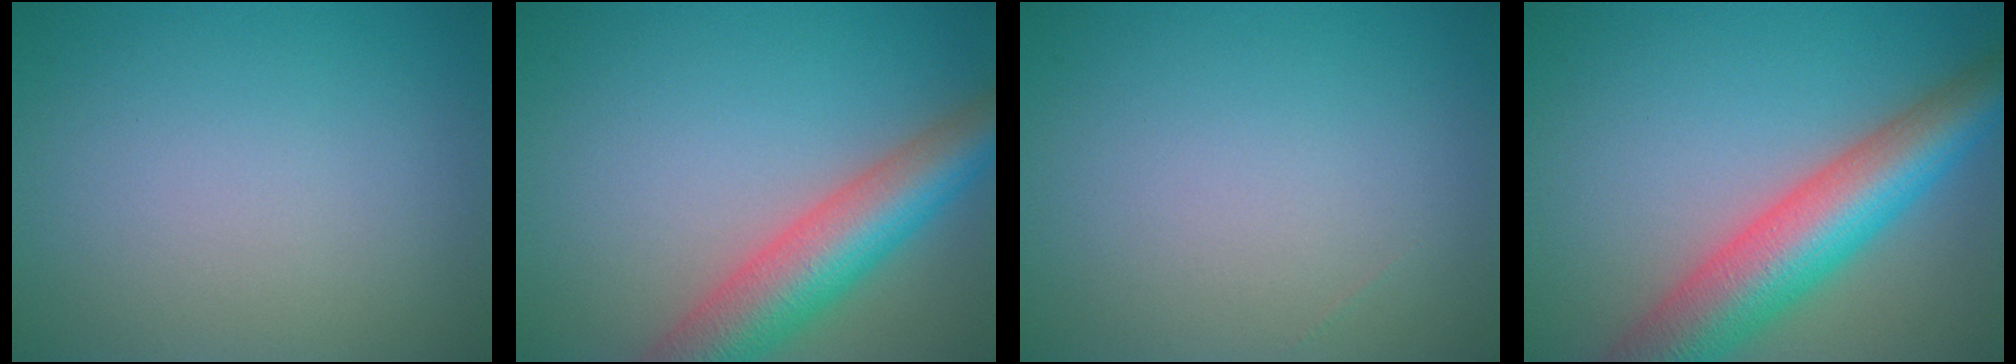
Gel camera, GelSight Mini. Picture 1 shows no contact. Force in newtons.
{"total": 7.8, "press": 7.8, "slide": 0.4}
{"total": 0.0}
{"total": 9.4, "press": 9.4, "slide": 0.3}